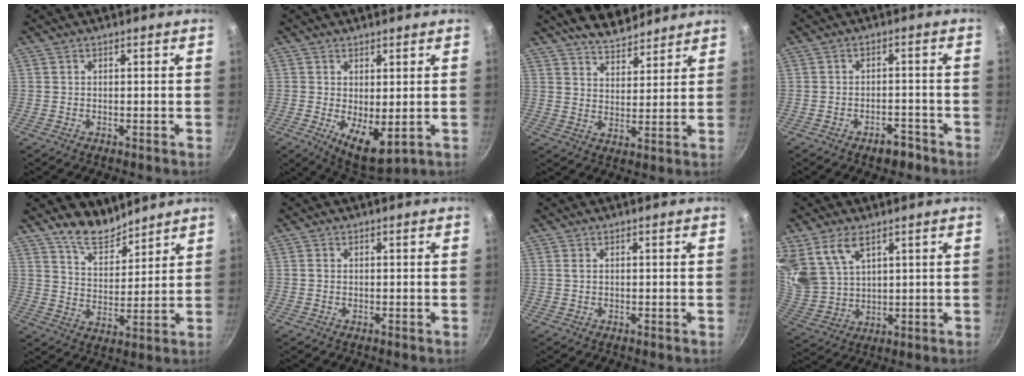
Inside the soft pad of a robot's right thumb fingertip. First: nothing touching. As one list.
[{"total": 7.9, "force": [-0.1, 3.6, 7.0], "torque": [-0.093, -0.022, 0.012]}, {"total": 9.8, "force": [8.3, 3.7, 3.5], "torque": [-0.031, -0.042, 0.137]}, {"total": 3.9, "force": [-2.8, 2.0, 2.0], "torque": [-0.013, 0.027, -0.029]}, {"total": 7.7, "force": [6.7, 3.2, 2.1], "torque": [-0.011, -0.059, 0.118]}, {"total": 0.7, "force": [0.0, 0.6, 0.4], "torque": [-0.007, 0.003, 0.000]}, {"total": 0.9, "force": [0.3, 0.5, 0.6], "torque": [-0.013, 0.001, 0.004]}, {"total": 10.8, "force": [6.2, 6.4, 6.1], "torque": [-0.104, -0.032, 0.138]}]